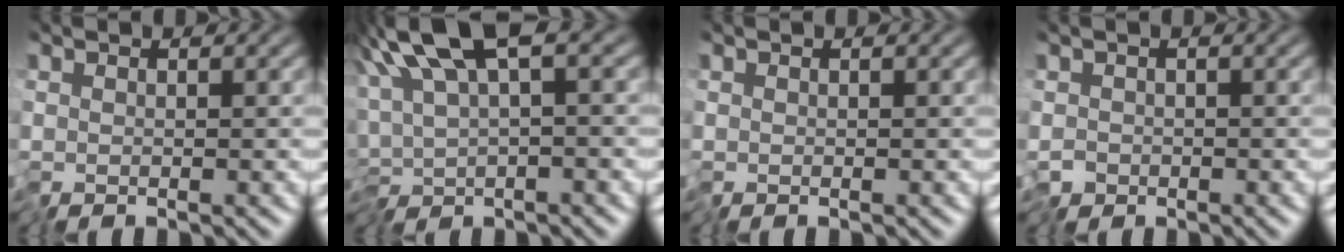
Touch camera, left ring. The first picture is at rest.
{"total": 8.8, "force": [1.8, 3.4, 7.8], "torque": [-0.156, 0.005, 0.027]}
{"total": 0.0}
{"total": 1.3, "force": [-0.8, 1.0, 0.3], "torque": [-0.008, -0.004, -0.019]}